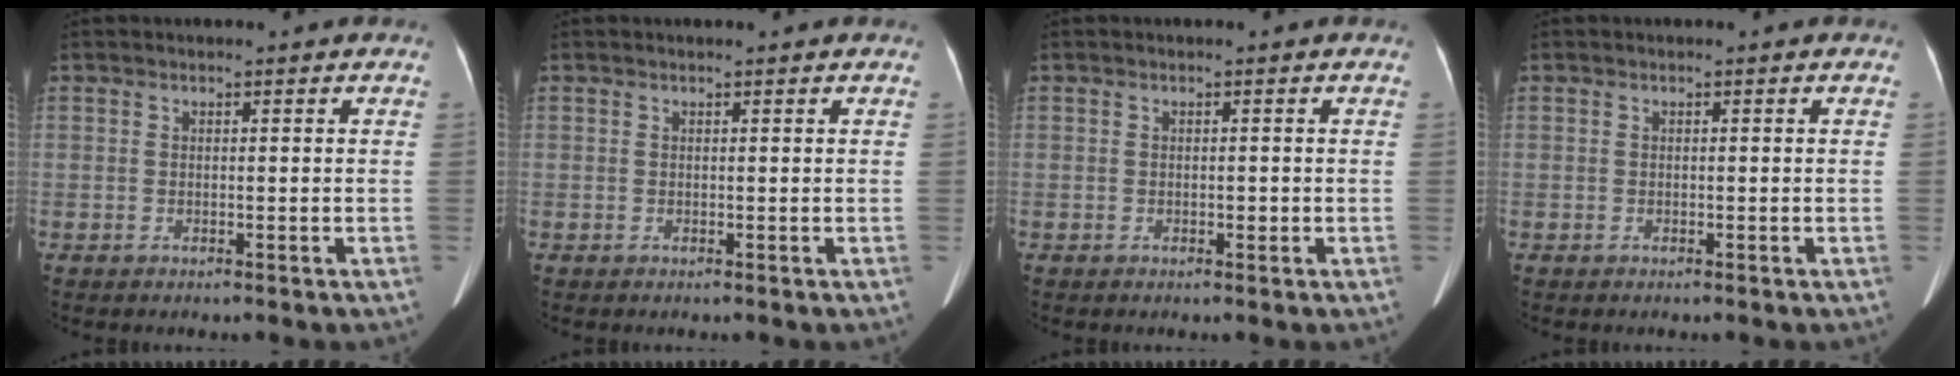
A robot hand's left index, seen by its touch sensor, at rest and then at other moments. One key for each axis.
{"total": 0.7, "fx": 0.6, "fy": -0.1, "fz": 0.2, "tx": -0.008, "ty": 0.013, "tz": 0.013}
{"total": 0.6, "fx": -0.5, "fy": 0.2, "fz": 0.2, "tx": -0.005, "ty": 0.001, "tz": -0.004}
{"total": 0.0}